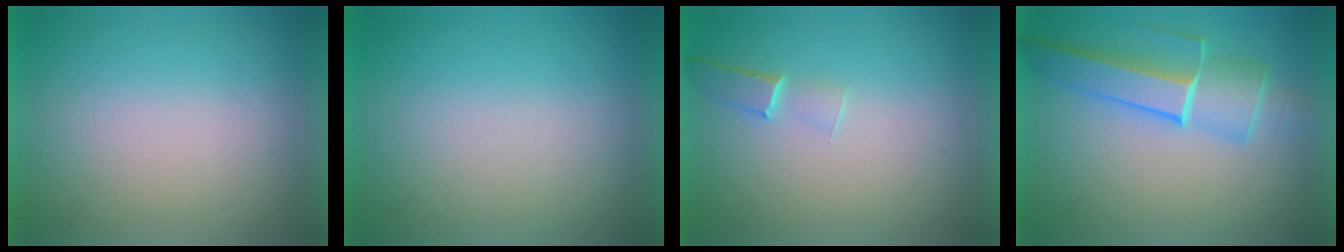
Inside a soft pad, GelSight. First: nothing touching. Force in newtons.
{"total": 0.0}
{"total": 1.1}
{"total": 5.0}